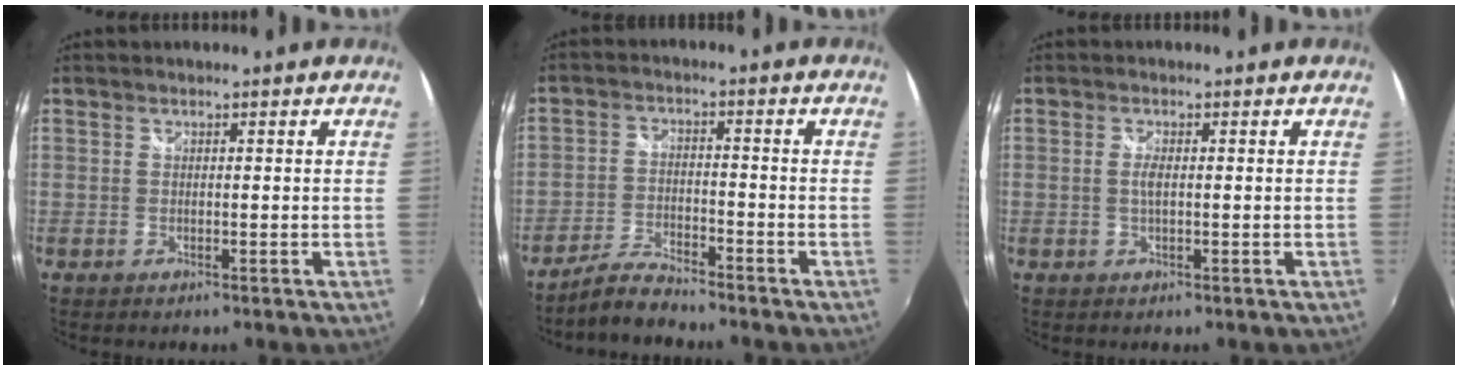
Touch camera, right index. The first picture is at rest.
{"total": 5.3, "force": [-5.0, 0.8, 1.7], "torque": [-0.048, 0.002, -0.098]}
{"total": 1.6, "force": [0.0, 0.4, 1.6], "torque": [-0.032, -0.001, -0.001]}